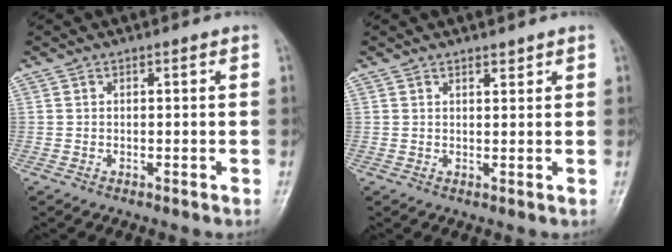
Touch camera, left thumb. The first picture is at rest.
{"total": 1.6, "force": [1.3, 0.5, 0.8], "torque": [-0.007, -0.009, 0.021]}